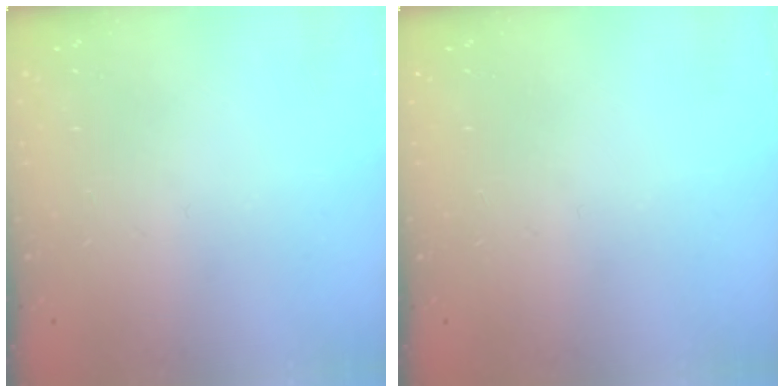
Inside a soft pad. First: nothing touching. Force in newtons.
{"total": 0.0}